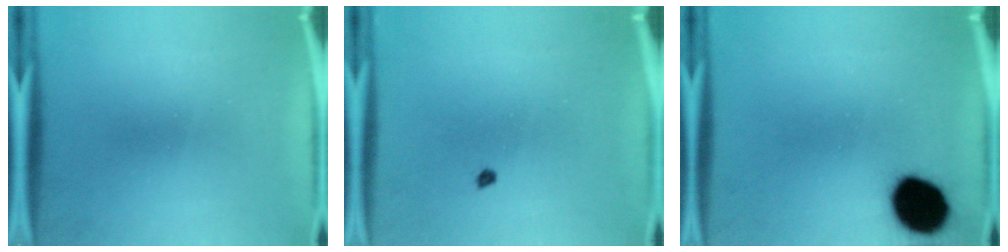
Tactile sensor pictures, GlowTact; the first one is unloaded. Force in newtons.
{"total": 0.6}
{"total": 15.5}